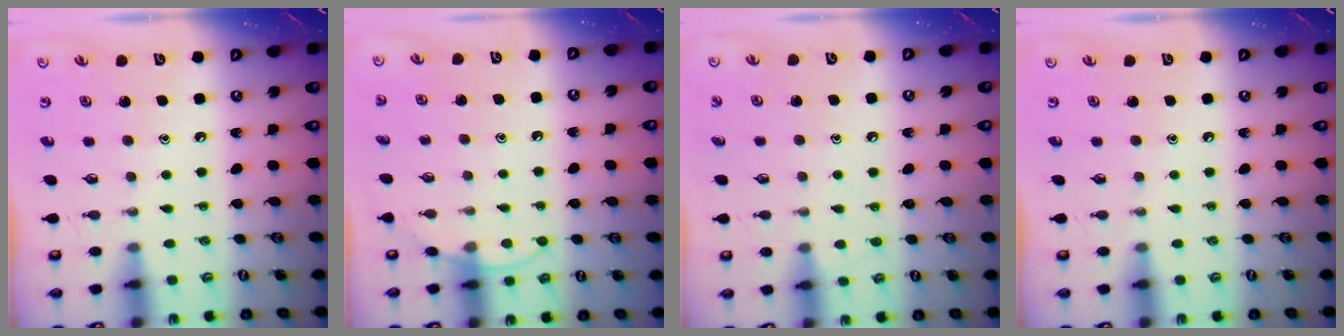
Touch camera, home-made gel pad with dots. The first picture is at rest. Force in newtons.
{"total": 6.2, "press": 6.1, "slide": 0.7}
{"total": 6.1, "press": 6.1, "slide": 0.7}
{"total": 0.0}